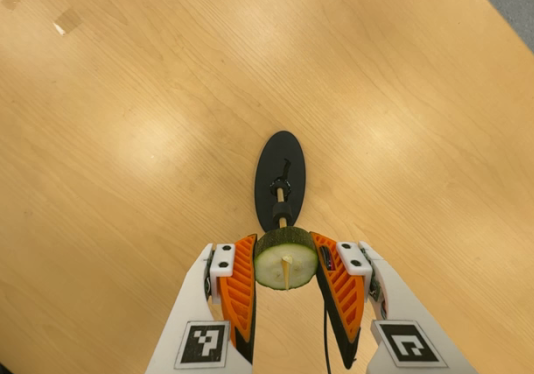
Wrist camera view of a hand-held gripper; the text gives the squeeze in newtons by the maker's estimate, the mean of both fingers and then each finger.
{"total": 11.5, "left": 11.7, "right": 11.2}